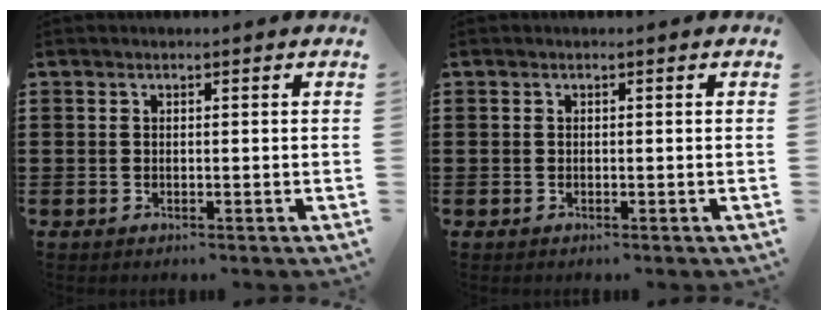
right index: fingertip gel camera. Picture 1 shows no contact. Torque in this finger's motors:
{"motor_torque": [0.05, 0.08, -0.02, -0.03]}